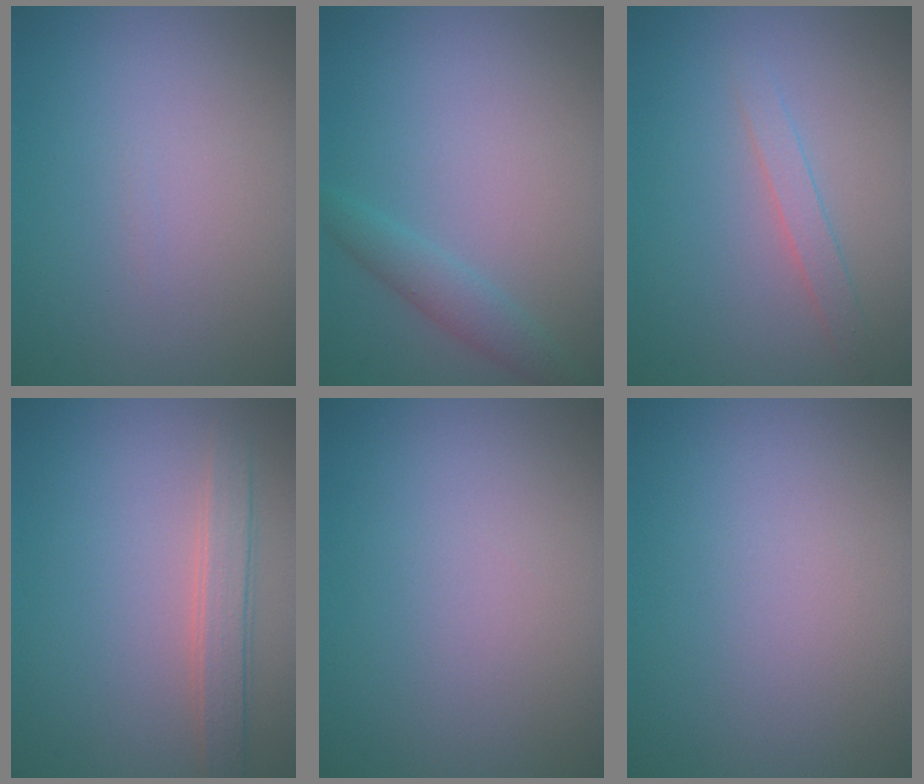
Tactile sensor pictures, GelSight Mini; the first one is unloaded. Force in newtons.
{"total": 2.0, "press": 2.0, "slide": 0.1}
{"total": 1.5, "press": 1.5, "slide": 0.1}
{"total": 2.6, "press": 2.6, "slide": 0.2}
{"total": 0.0}
{"total": 0.0}